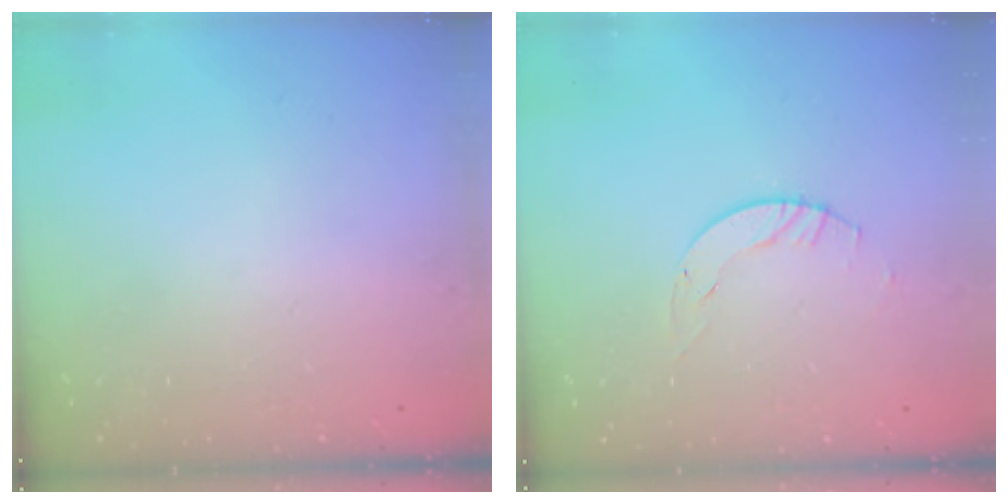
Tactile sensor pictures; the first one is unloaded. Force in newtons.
{"total": 2.9, "press": 2.9, "slide": 0.4}